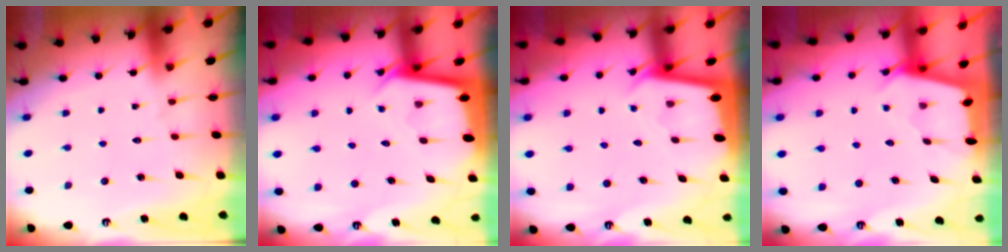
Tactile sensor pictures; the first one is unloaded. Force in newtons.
{"total": 3.4, "press": 3.4, "slide": 0.1}
{"total": 2.1, "press": 2.1, "slide": 0.1}
{"total": 2.5, "press": 2.5, "slide": 0.2}